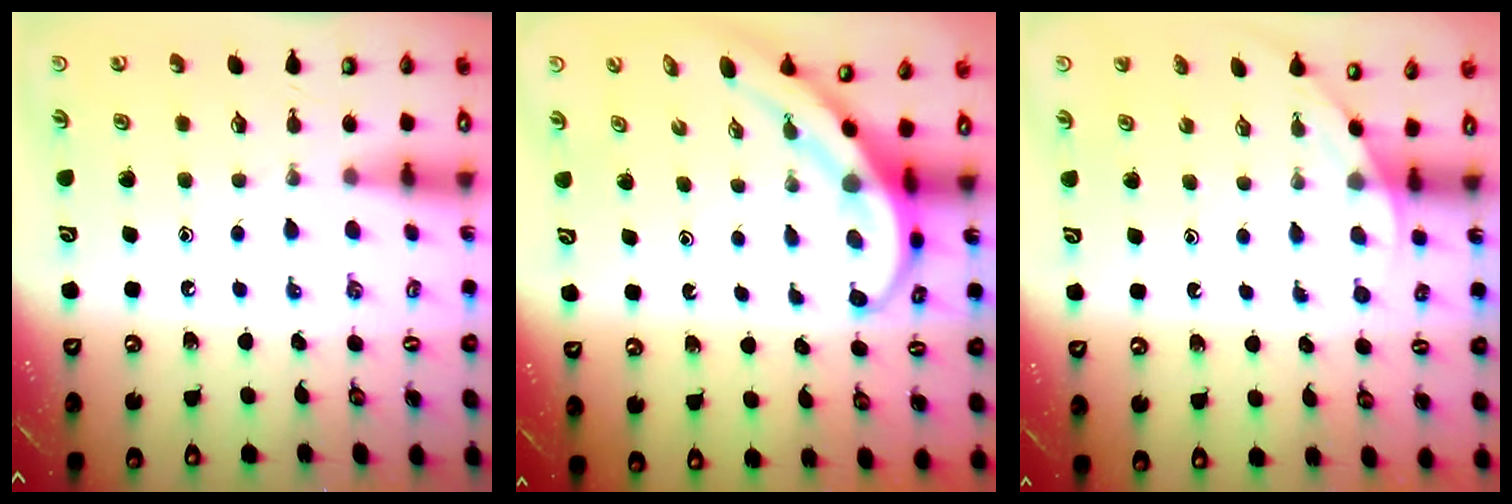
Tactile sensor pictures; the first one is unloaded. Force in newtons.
{"total": 3.8, "press": 3.8, "slide": 0.7}
{"total": 2.6, "press": 2.6, "slide": 0.1}